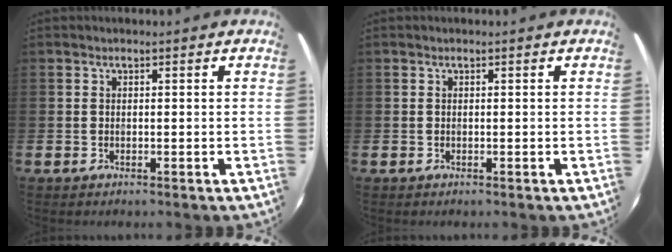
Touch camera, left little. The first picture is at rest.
{"total": 0.0}